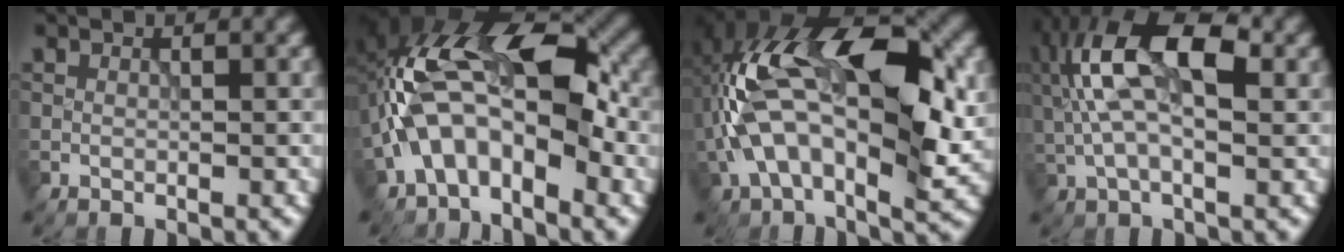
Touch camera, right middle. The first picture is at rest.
{"total": 11.0, "force": [-1.6, 5.7, 9.3], "torque": [-0.165, 0.028, -0.037]}
{"total": 14.3, "force": [0.8, 6.9, 12.5], "torque": [-0.215, 0.014, 0.002]}
{"total": 9.6, "force": [1.9, 4.4, 8.3], "torque": [-0.163, 0.016, 0.023]}